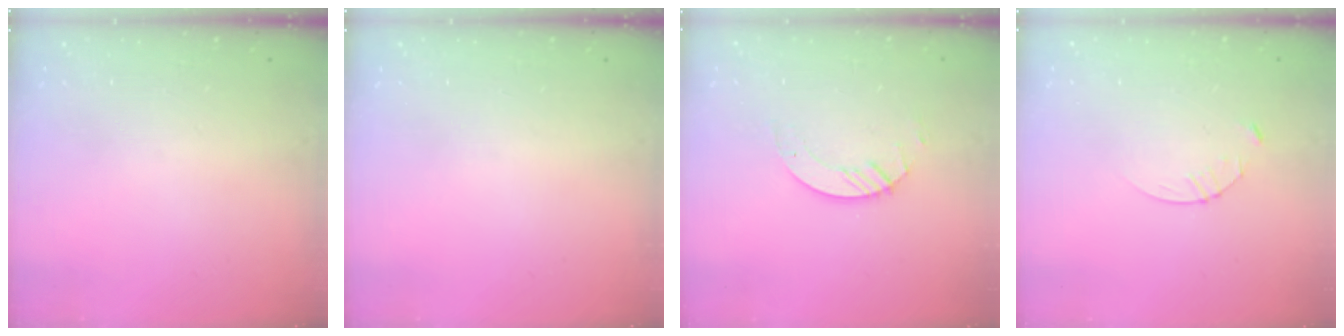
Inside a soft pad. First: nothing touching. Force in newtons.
{"total": 0.0}
{"total": 3.2, "press": 3.2, "slide": 0.3}
{"total": 3.4, "press": 3.4, "slide": 0.4}